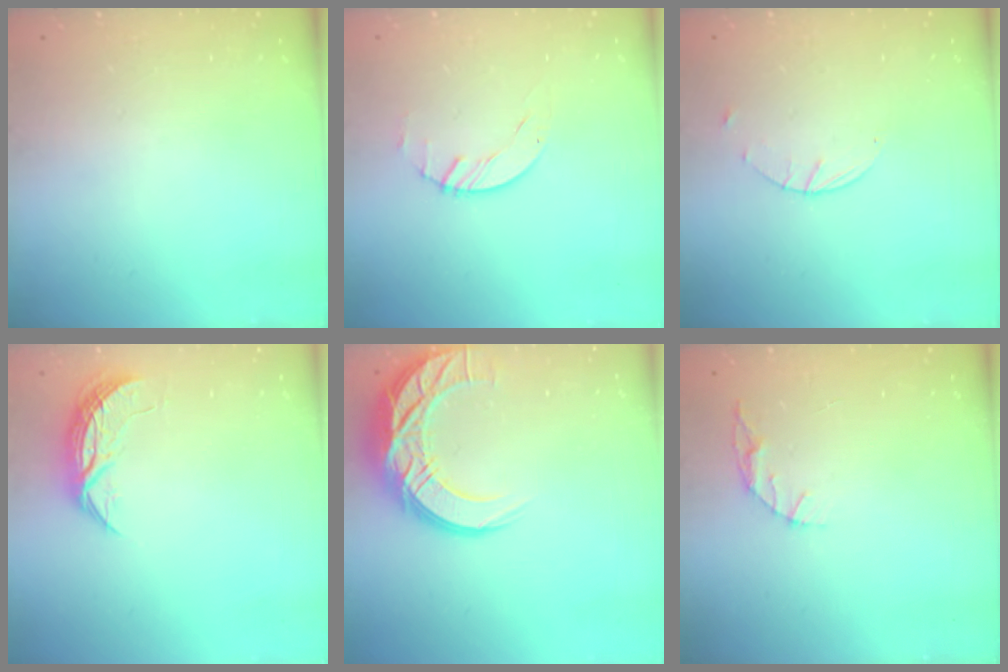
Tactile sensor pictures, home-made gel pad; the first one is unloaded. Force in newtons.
{"total": 0.8, "press": 0.8, "slide": 0.2}
{"total": 1.7, "press": 1.7, "slide": 0.3}
{"total": 7.1, "press": 7.1, "slide": 0.4}
{"total": 15.9, "press": 15.9, "slide": 1.2}
{"total": 3.5, "press": 3.5, "slide": 0.4}